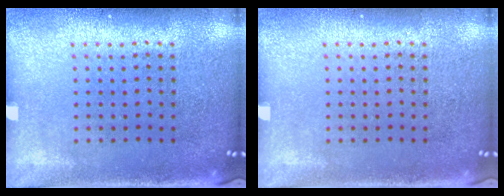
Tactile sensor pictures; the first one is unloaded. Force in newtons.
{"total": 0.0}